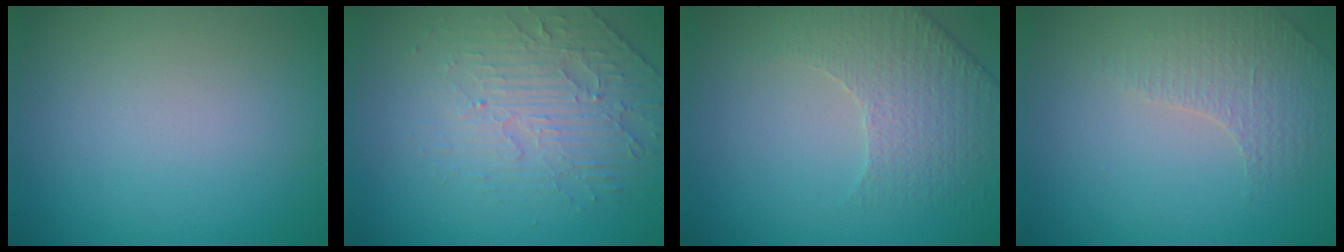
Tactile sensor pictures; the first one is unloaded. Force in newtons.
{"total": 4.5, "press": 3.3, "slide": 3.1}
{"total": 2.6, "press": 2.4, "slide": 1.0}
{"total": 1.5, "press": 1.2, "slide": 0.8}